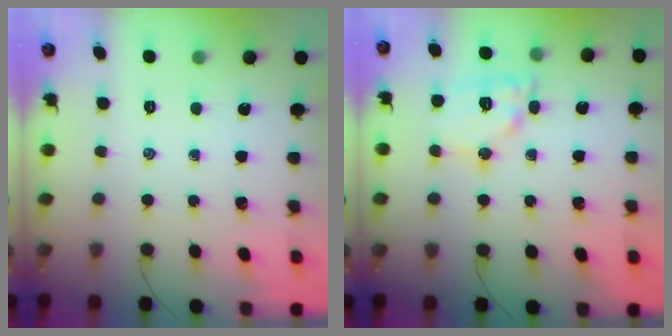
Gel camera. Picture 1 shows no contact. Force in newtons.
{"total": 11.3, "press": 11.2, "slide": 0.9}